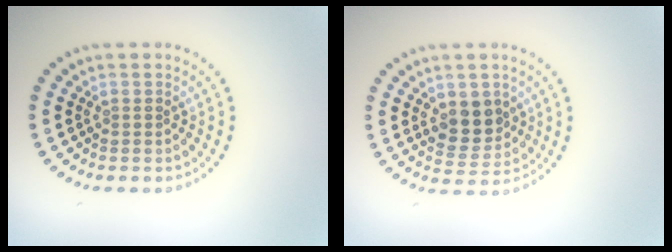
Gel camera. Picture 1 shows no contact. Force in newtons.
{"total": 3.4, "press": 3.3, "slide": 1.0}